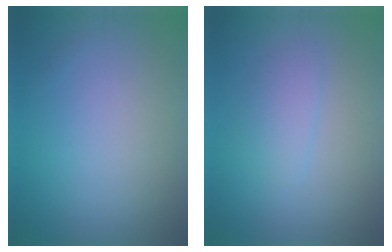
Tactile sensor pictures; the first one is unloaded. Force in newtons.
{"total": 1.8, "press": 1.8, "slide": 0.2}